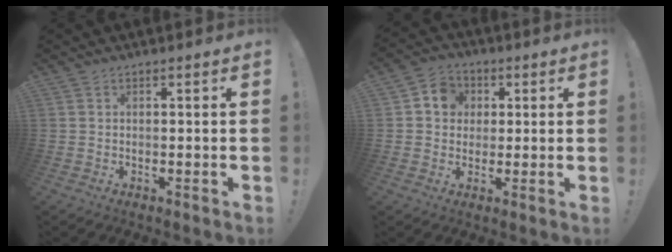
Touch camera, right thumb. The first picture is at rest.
{"total": 7.6, "force": [1.5, 6.9, 2.9], "torque": [-0.039, 0.004, 0.031]}